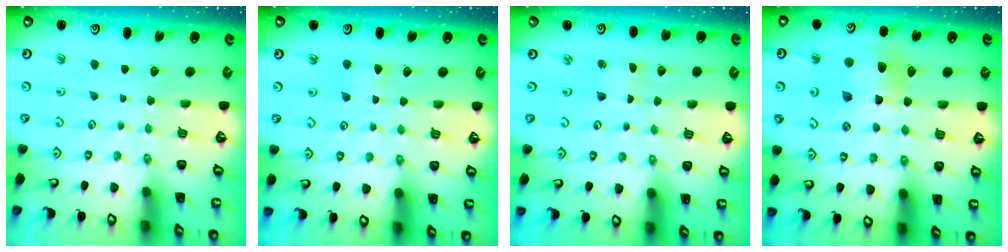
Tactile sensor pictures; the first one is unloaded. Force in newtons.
{"total": 3.7, "press": 3.6, "slide": 0.4}
{"total": 2.2, "press": 2.2, "slide": 0.1}
{"total": 10.2, "press": 10.2, "slide": 1.2}